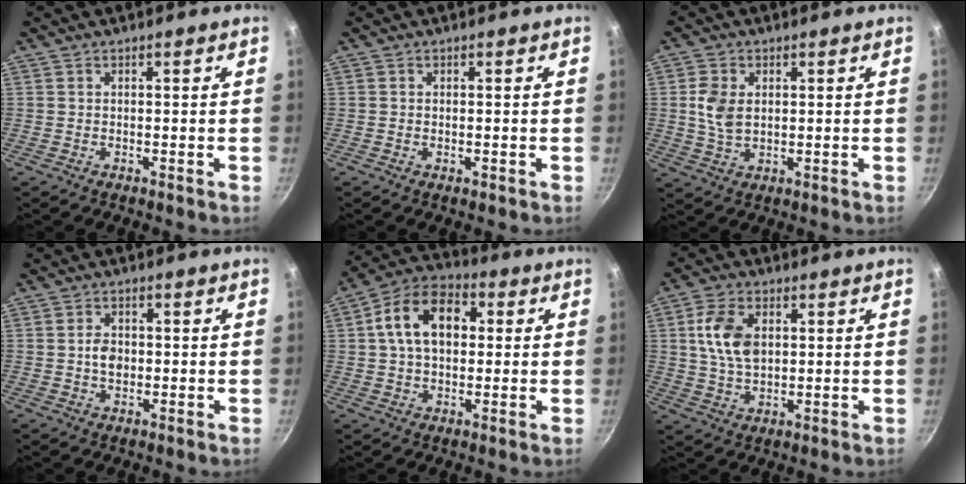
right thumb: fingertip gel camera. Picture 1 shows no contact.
{"total": 0.6, "force": [-0.1, 0.4, 0.5], "torque": [-0.008, 0.000, -0.001]}
{"total": 6.3, "force": [0.9, 4.2, 4.5], "torque": [-0.085, -0.004, 0.019]}
{"total": 3.5, "force": [-0.2, 2.6, 2.4], "torque": [-0.031, 0.008, -0.006]}
{"total": 12.5, "force": [2.0, 8.5, 9.0], "torque": [-0.121, 0.026, 0.015]}
{"total": 9.6, "force": [1.8, 6.1, 7.1], "torque": [-0.123, 0.000, 0.032]}